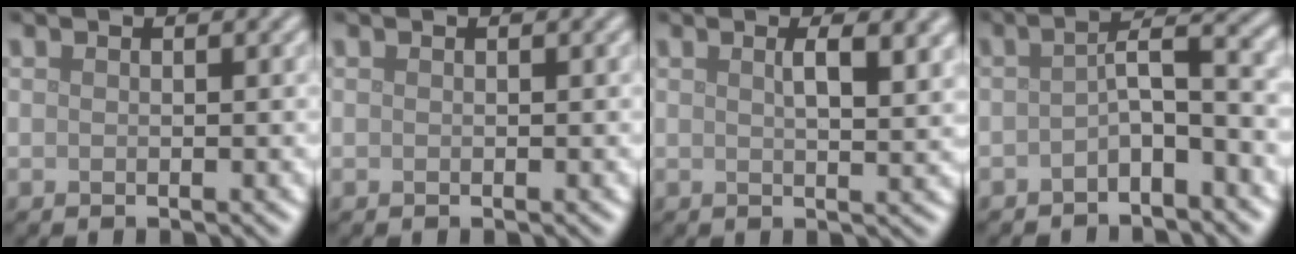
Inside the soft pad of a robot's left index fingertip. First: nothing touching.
{"total": 0.0}
{"total": 3.9, "force": [1.5, 1.2, 3.3], "torque": [-0.043, 0.005, 0.023]}
{"total": 3.6, "force": [-1.4, 1.0, 3.2], "torque": [-0.053, 0.014, -0.033]}